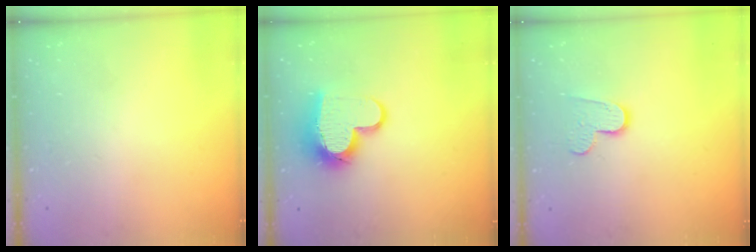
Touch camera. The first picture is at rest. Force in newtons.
{"total": 13.2, "press": 13.2, "slide": 1.1}
{"total": 8.0, "press": 8.0, "slide": 0.6}